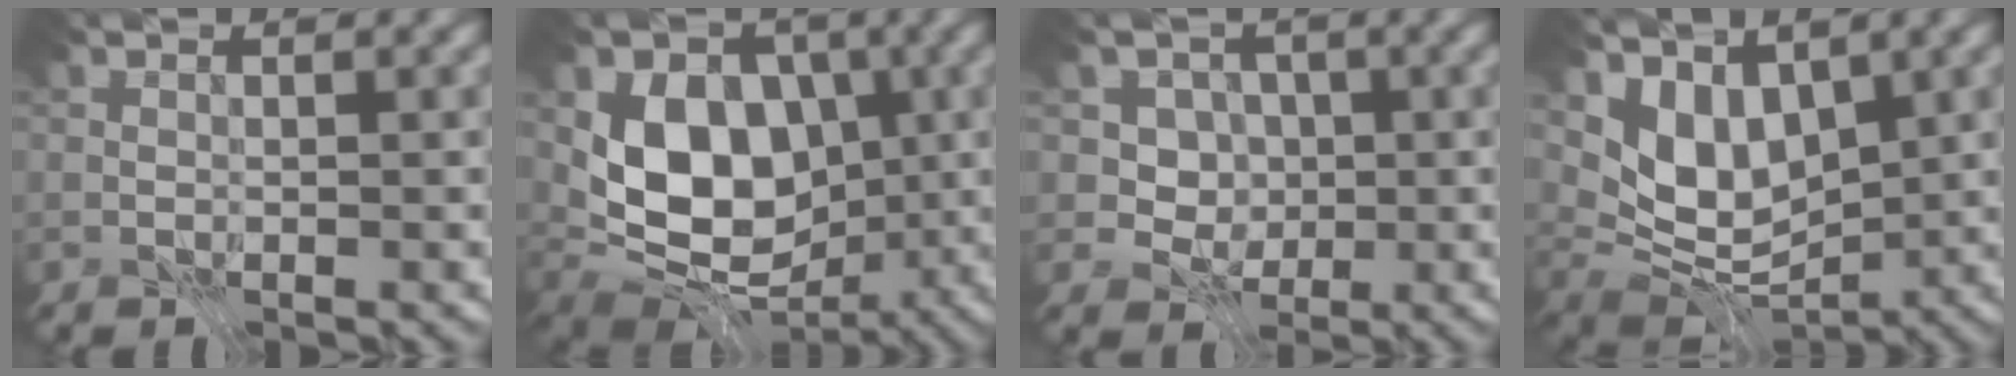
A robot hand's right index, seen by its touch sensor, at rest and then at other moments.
{"total": 9.2, "force": [0.4, 6.8, 6.2], "torque": [-0.099, -0.019, 0.002]}
{"total": 4.7, "force": [1.0, 4.0, 2.2], "torque": [-0.027, -0.004, 0.014]}
{"total": 6.6, "force": [2.3, 4.1, 4.6], "torque": [-0.082, -0.007, 0.049]}